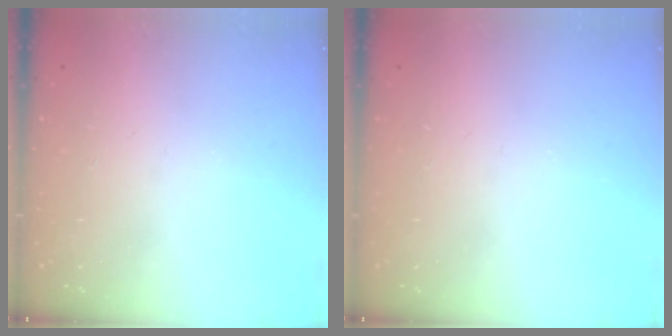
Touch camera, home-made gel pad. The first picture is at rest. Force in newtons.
{"total": 0.0}